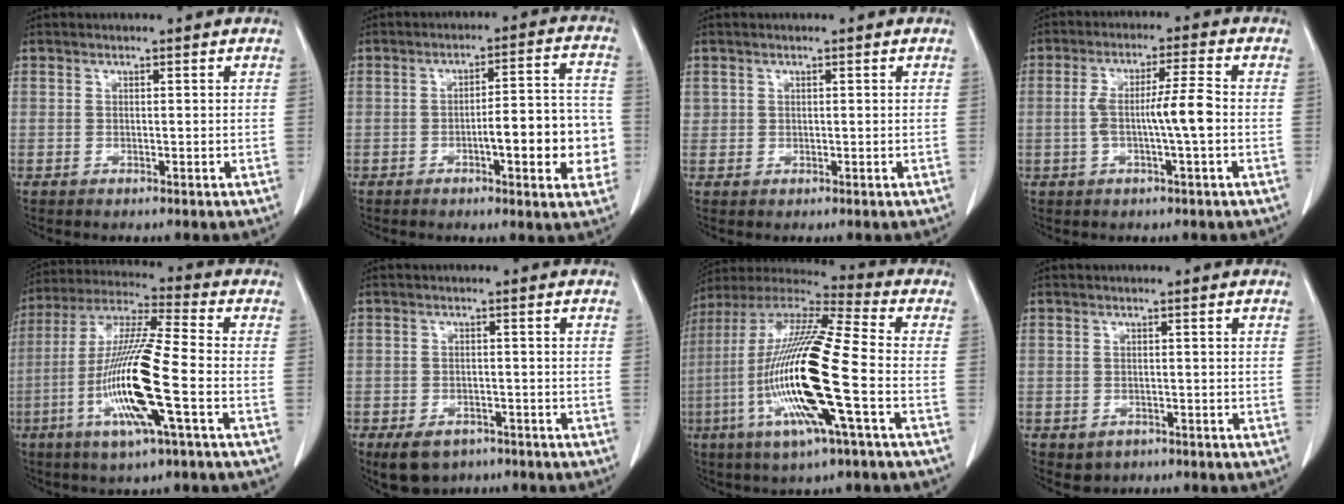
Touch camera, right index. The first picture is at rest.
{"total": 11.0, "force": [-2.7, 2.3, 10.4], "torque": [-0.133, 0.022, -0.034]}
{"total": 0.7, "force": [0.3, 0.6, 0.1], "torque": [0.009, 0.004, 0.003]}
{"total": 6.8, "force": [-1.0, -0.1, 6.7], "torque": [-0.128, 0.012, -0.017]}
{"total": 15.8, "force": [-4.6, 0.4, 15.1], "torque": [-0.311, -0.013, -0.093]}
{"total": 6.2, "force": [-4.3, 3.7, 2.4], "torque": [-0.042, -0.001, -0.059]}
{"total": 20.8, "force": [-4.9, 1.1, 20.2], "torque": [-0.422, -0.019, -0.100]}
{"total": 2.7, "force": [-1.6, 2.1, 0.6], "torque": [-0.006, 0.005, -0.015]}